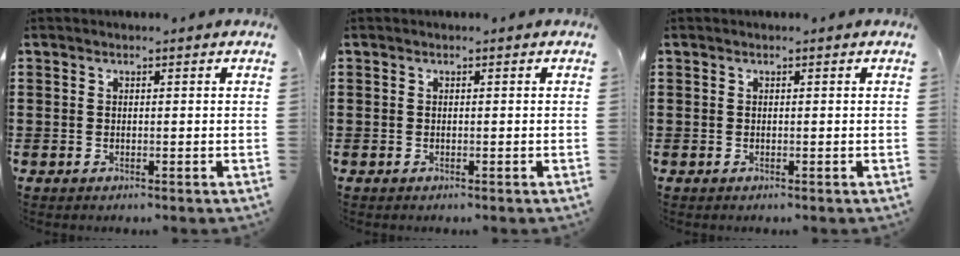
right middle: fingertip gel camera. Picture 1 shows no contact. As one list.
[{"total": 0.0}, {"total": 0.0}]